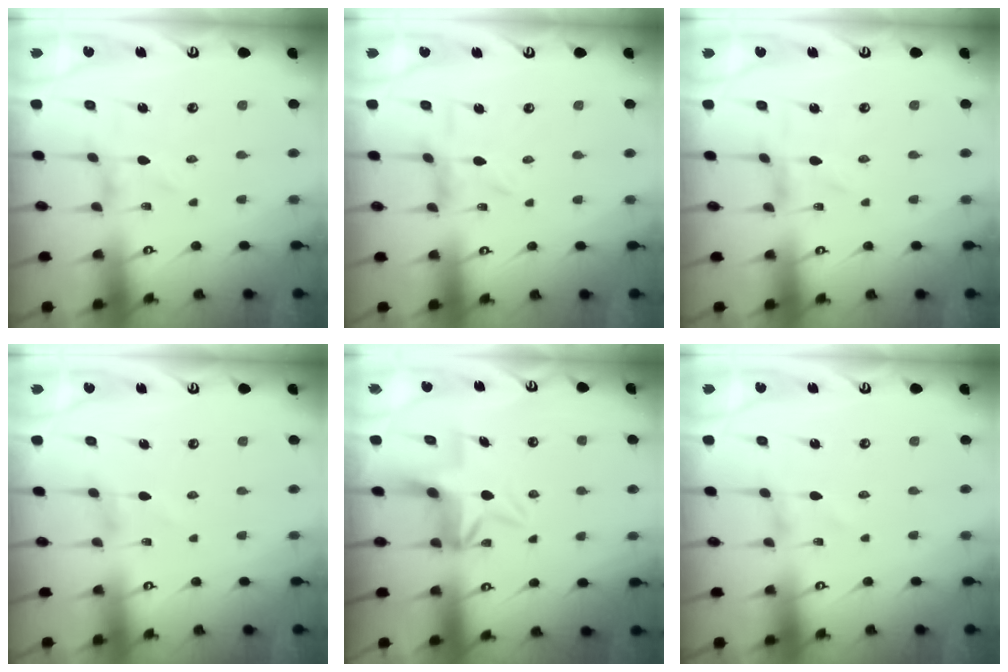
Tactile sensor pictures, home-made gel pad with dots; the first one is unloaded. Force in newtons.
{"total": 2.8, "press": 2.8, "slide": 0.3}
{"total": 0.0}
{"total": 0.0}
{"total": 5.5, "press": 5.2, "slide": 1.8}
{"total": 1.0, "press": 1.0, "slide": 0.1}